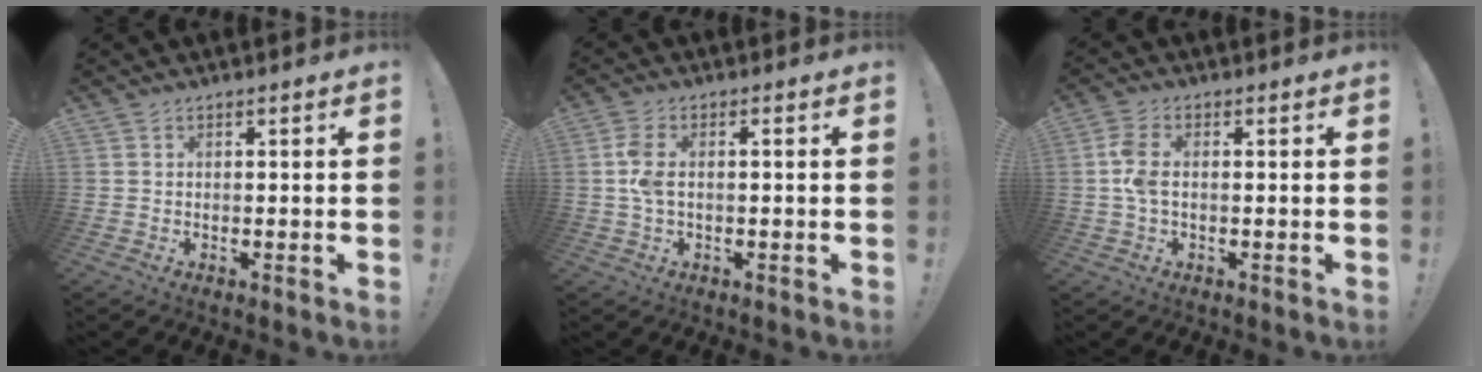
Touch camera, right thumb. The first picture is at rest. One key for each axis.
{"total": 5.2, "fx": -0.2, "fy": 2.1, "fz": 4.8, "tx": -0.113, "ty": 0.006, "tz": -0.008}
{"total": 6.0, "fx": 0.0, "fy": 3.2, "fz": 5.1, "tx": -0.109, "ty": 0.007, "tz": -0.002}